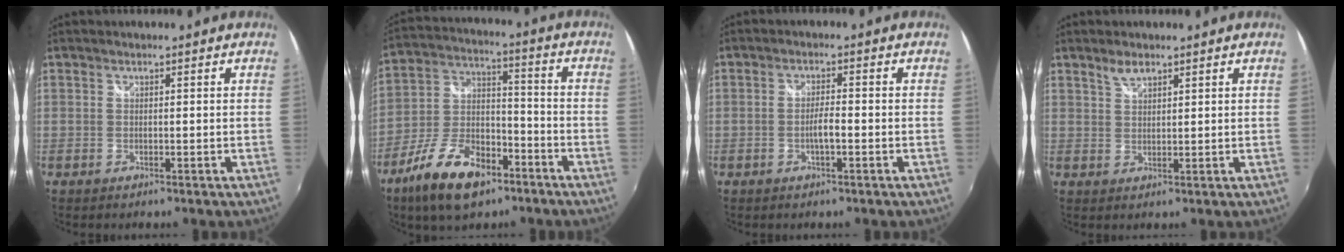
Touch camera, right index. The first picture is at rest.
{"total": 16.4, "force": [-10.0, 7.6, 10.4], "torque": [-0.217, -0.004, -0.175]}
{"total": 2.9, "force": [-1.1, 0.4, 2.6], "torque": [-0.048, -0.001, -0.020]}
{"total": 2.6, "force": [2.0, 1.1, 1.3], "torque": [-0.022, 0.003, 0.037]}